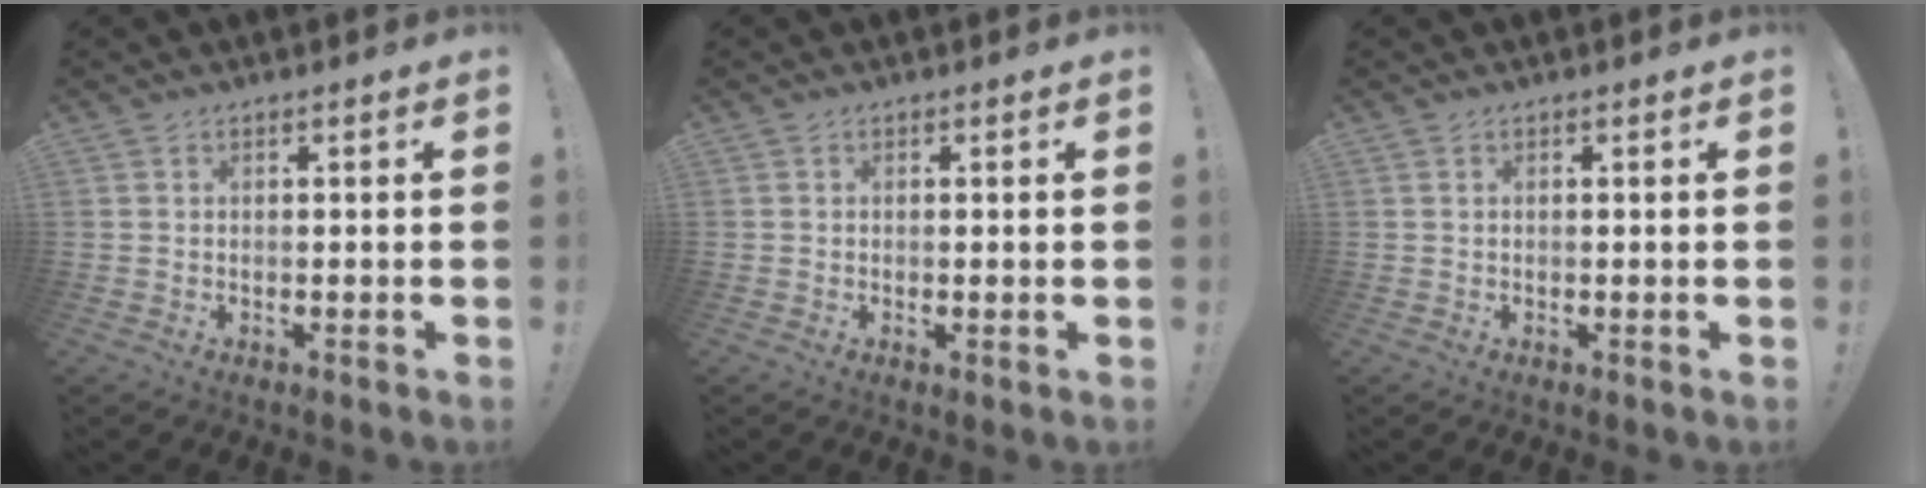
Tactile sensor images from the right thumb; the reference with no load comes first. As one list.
[{"total": 0.6, "force": [0.3, 0.0, 0.6], "torque": [-0.005, -0.003, 0.005]}, {"total": 0.5, "force": [0.3, -0.1, 0.4], "torque": [-0.003, -0.003, 0.005]}]